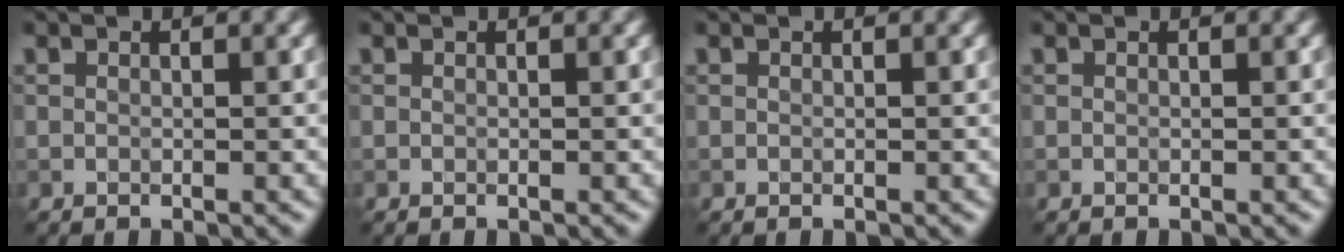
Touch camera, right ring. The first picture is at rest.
{"total": 0.0}
{"total": 0.0}
{"total": 0.0}